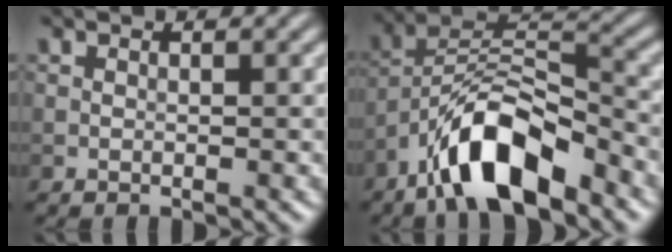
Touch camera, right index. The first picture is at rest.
{"total": 9.2, "force": [-5.9, 3.1, 6.3], "torque": [-0.109, 0.012, -0.110]}